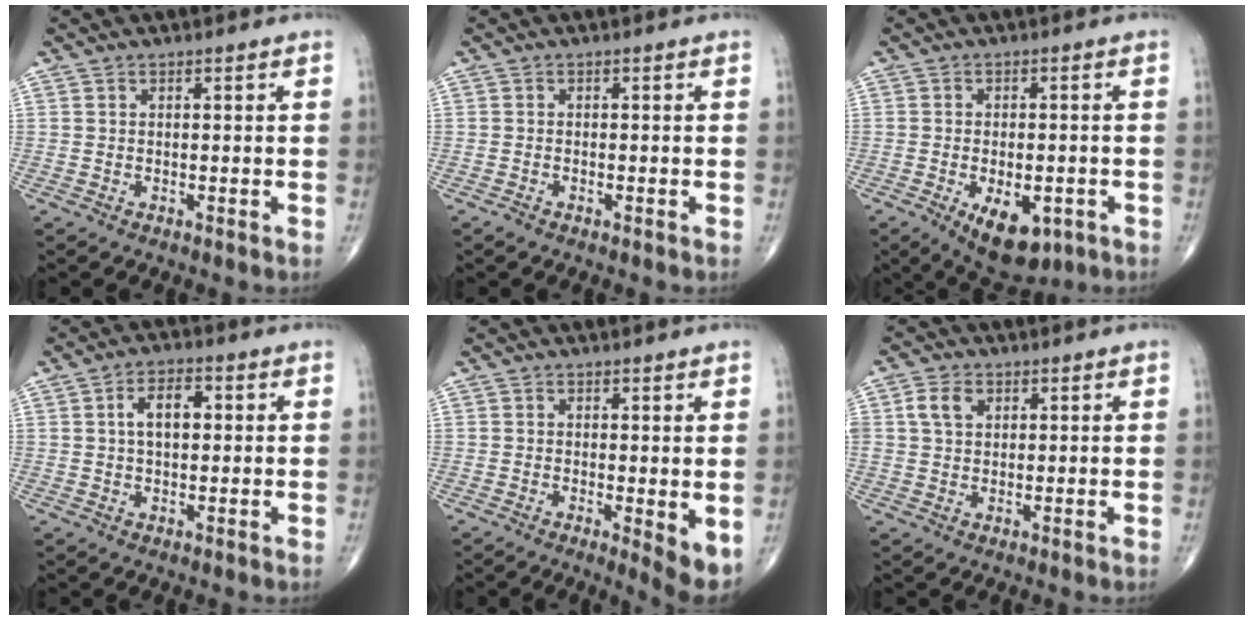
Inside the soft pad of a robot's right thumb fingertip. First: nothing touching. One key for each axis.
{"total": 0.8, "fx": -0.6, "fy": 0.3, "fz": 0.4, "tx": -0.013, "ty": 0.000, "tz": -0.013}
{"total": 10.3, "fx": -4.1, "fy": 5.4, "fz": 7.7, "tx": -0.102, "ty": 0.004, "tz": -0.048}
{"total": 6.0, "fx": 1.0, "fy": 3.3, "fz": 4.9, "tx": -0.075, "ty": 0.013, "tz": 0.011}
{"total": 4.9, "fx": -0.5, "fy": 1.3, "fz": 4.7, "tx": -0.069, "ty": -0.015, "tz": -0.010}
{"total": 3.9, "fx": 1.2, "fy": 2.7, "fz": 2.5, "tx": -0.050, "ty": 0.006, "tz": 0.025}